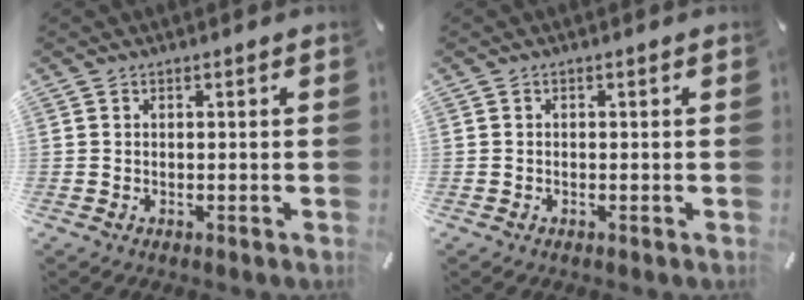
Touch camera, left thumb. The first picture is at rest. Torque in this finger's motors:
{"motor_torque": [-0.01, 0.03, -0.04, 0.00, 0.00]}